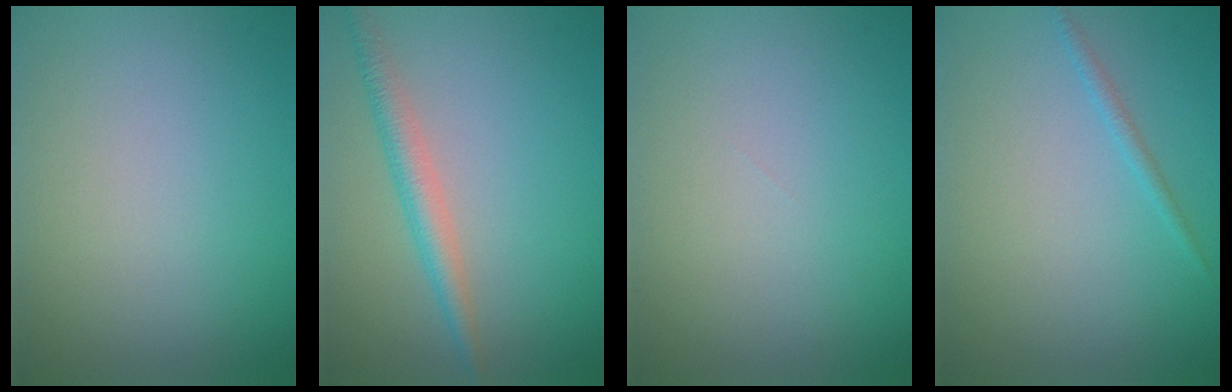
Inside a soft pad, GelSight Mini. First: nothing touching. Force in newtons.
{"total": 2.8, "press": 2.8, "slide": 0.1}
{"total": 0.0}
{"total": 0.9, "press": 0.9, "slide": 0.1}